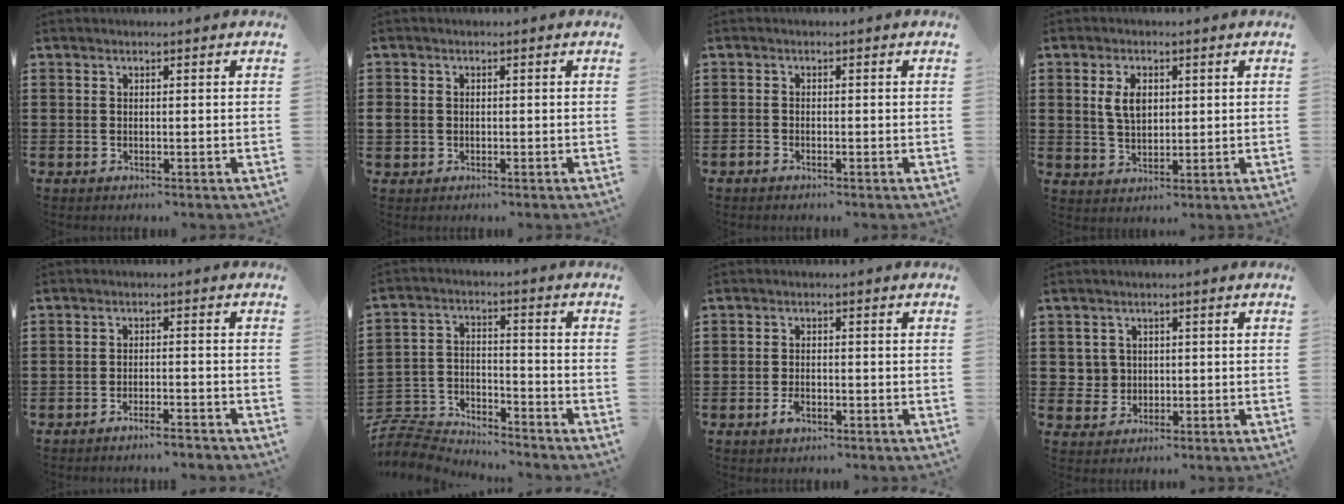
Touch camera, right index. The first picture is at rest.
{"total": 1.4, "force": [-0.5, 1.3, 0.3], "torque": [-0.010, 0.002, -0.012]}
{"total": 0.8, "force": [-0.7, 0.3, 0.0], "torque": [-0.002, 0.001, -0.015]}
{"total": 4.5, "force": [1.1, 2.7, 3.5], "torque": [-0.075, 0.011, 0.018]}
{"total": 2.6, "force": [-2.5, -0.1, 0.8], "torque": [-0.017, -0.002, -0.050]}
{"total": 7.3, "force": [-7.0, 1.7, 0.9], "torque": [-0.035, 0.008, -0.145]}
{"total": 2.0, "force": [-1.1, 1.0, 1.4], "torque": [-0.034, -0.003, -0.022]}
{"total": 2.7, "force": [-0.1, 2.7, 0.4], "torque": [-0.021, 0.009, -0.005]}